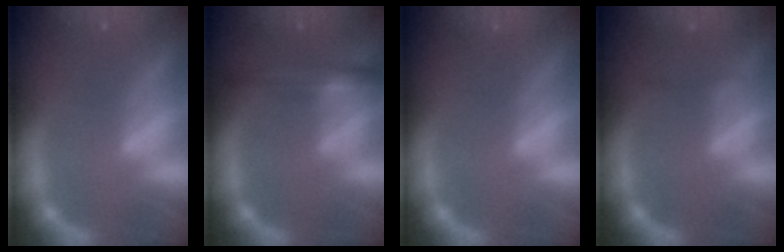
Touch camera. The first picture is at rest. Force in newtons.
{"total": 3.5}
{"total": 0.0}
{"total": 0.9}